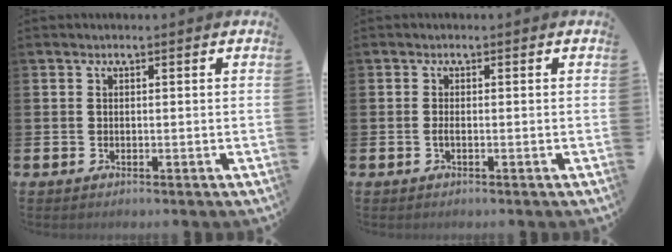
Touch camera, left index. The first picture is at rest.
{"total": 0.8, "force": [-0.3, 0.2, 0.7], "torque": [-0.016, -0.001, -0.004]}